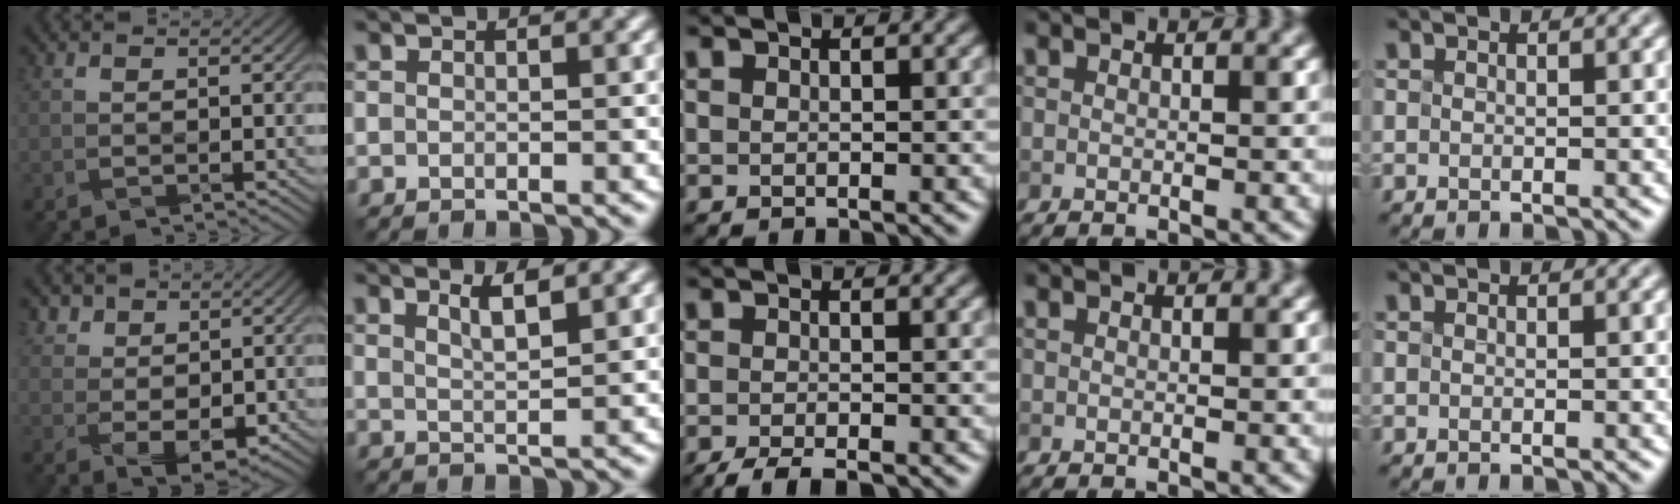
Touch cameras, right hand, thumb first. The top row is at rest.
{"thumb": {"total": 4.0, "force": [1.7, 2.9, 2.2], "torque": [-0.050, -0.008, 0.036]}, "index": {"total": 1.4, "force": [0.9, 0.1, 1.0], "torque": [-0.018, 0.005, 0.025]}, "middle": {"total": 3.0, "force": [-2.4, 0.6, 1.7], "torque": [-0.033, -0.006, -0.045]}}